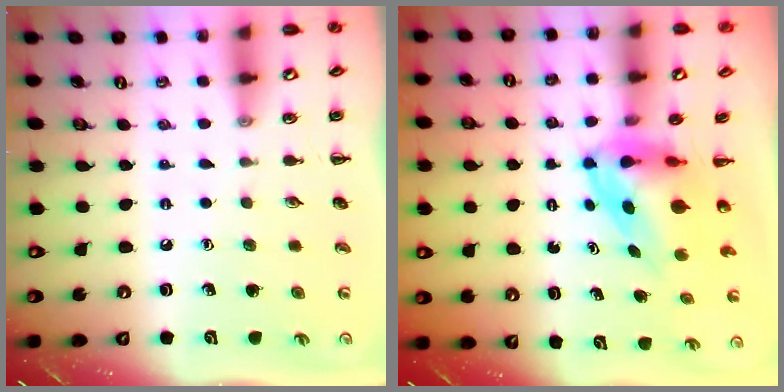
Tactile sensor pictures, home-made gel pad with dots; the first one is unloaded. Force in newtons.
{"total": 5.0, "press": 4.8, "slide": 1.5}